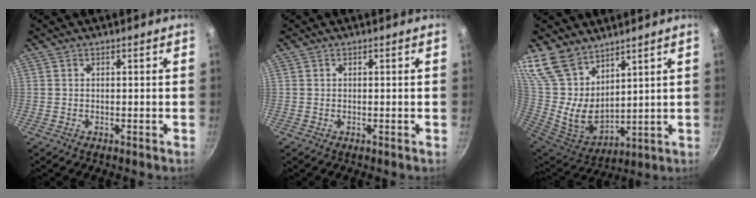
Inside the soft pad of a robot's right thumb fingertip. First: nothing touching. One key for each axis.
{"total": 0.0}
{"total": 17.2, "fx": 11.3, "fy": 9.5, "fz": 8.8, "tx": -0.176, "ty": -0.056, "tz": 0.245}